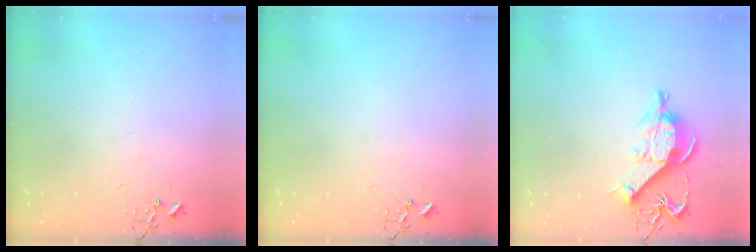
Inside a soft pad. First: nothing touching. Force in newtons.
{"total": 0.0}
{"total": 11.0, "press": 11.0, "slide": 1.3}